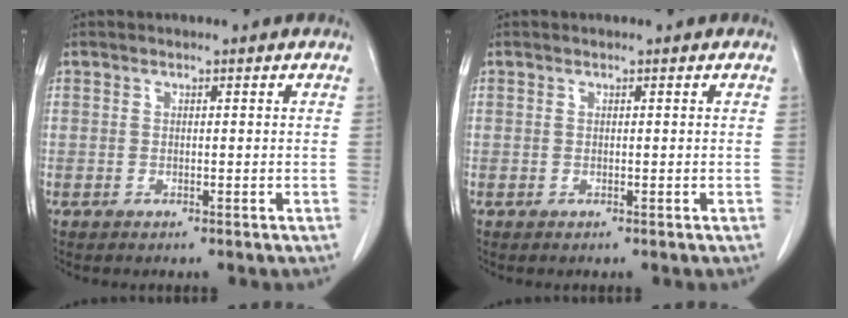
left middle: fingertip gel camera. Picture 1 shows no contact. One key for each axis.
{"total": 0.0}